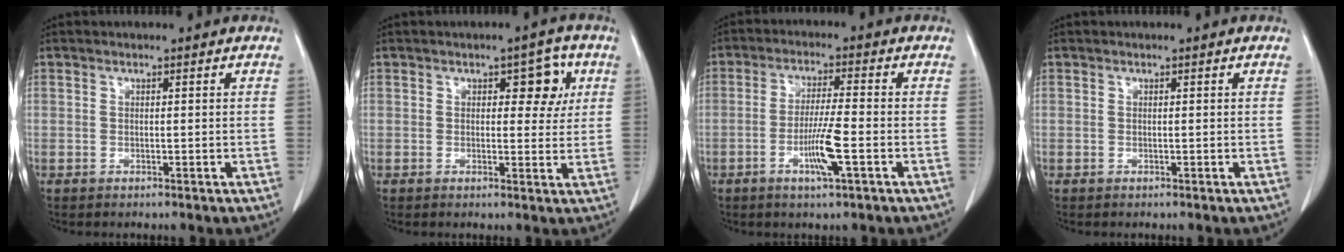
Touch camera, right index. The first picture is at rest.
{"total": 4.9, "force": [1.7, 2.6, 3.8], "torque": [-0.039, 0.012, 0.021]}
{"total": 9.7, "force": [-3.1, -0.1, 9.2], "torque": [-0.178, -0.014, -0.060]}
{"total": 0.0}